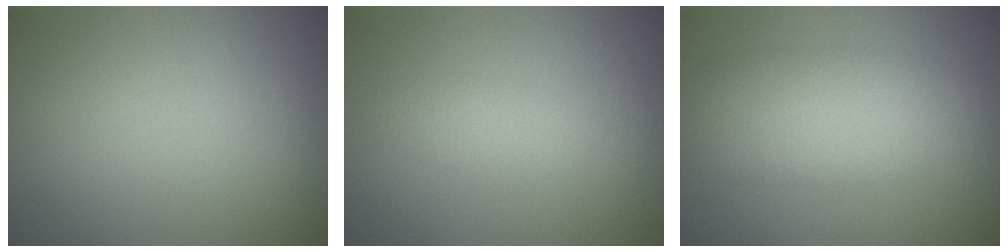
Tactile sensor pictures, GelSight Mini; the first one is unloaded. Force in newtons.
{"total": 1.5, "press": 1.5, "slide": 0.0}
{"total": 5.6, "press": 5.6, "slide": 0.1}